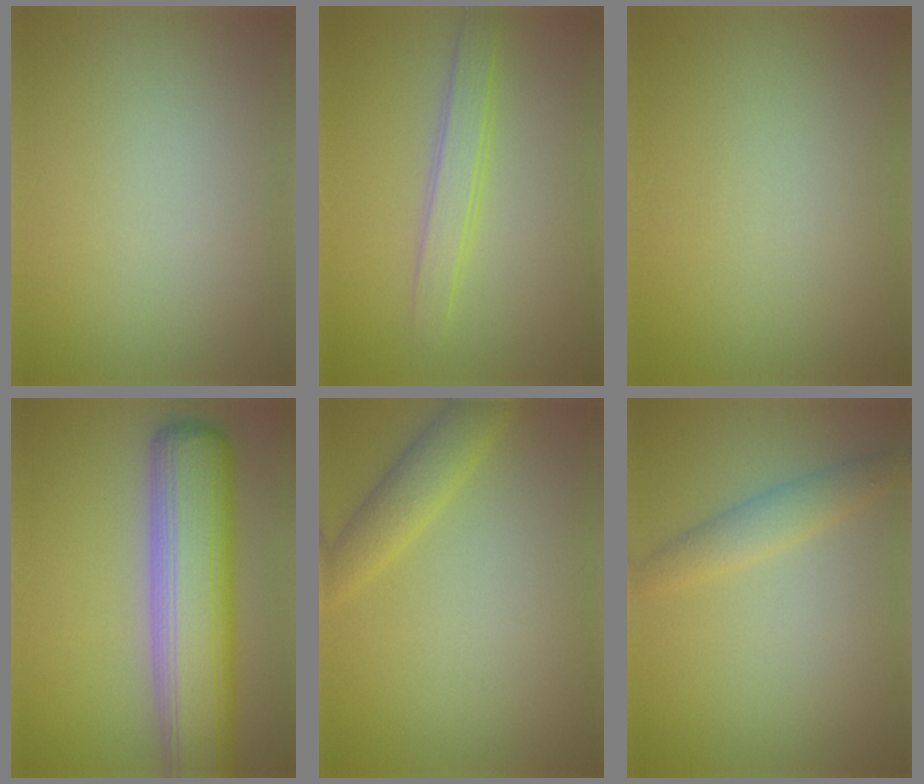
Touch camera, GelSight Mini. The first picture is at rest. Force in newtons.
{"total": 2.5, "press": 2.5, "slide": 0.0}
{"total": 0.0}
{"total": 10.5, "press": 10.4, "slide": 0.9}
{"total": 2.1, "press": 2.1, "slide": 0.2}
{"total": 2.3, "press": 2.3, "slide": 0.0}